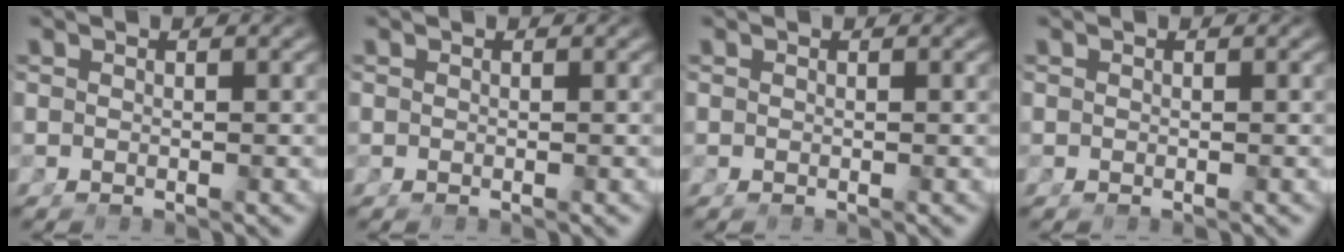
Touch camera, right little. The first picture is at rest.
{"total": 0.0}
{"total": 0.0}
{"total": 0.0}